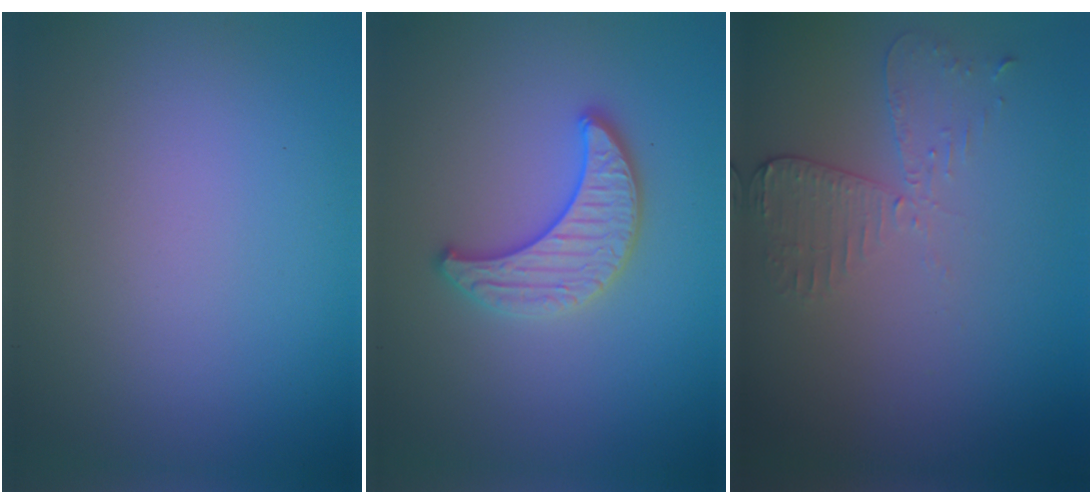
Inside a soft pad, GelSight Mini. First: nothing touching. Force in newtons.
{"total": 3.3, "press": 3.2, "slide": 0.7}
{"total": 2.7, "press": 2.4, "slide": 1.2}